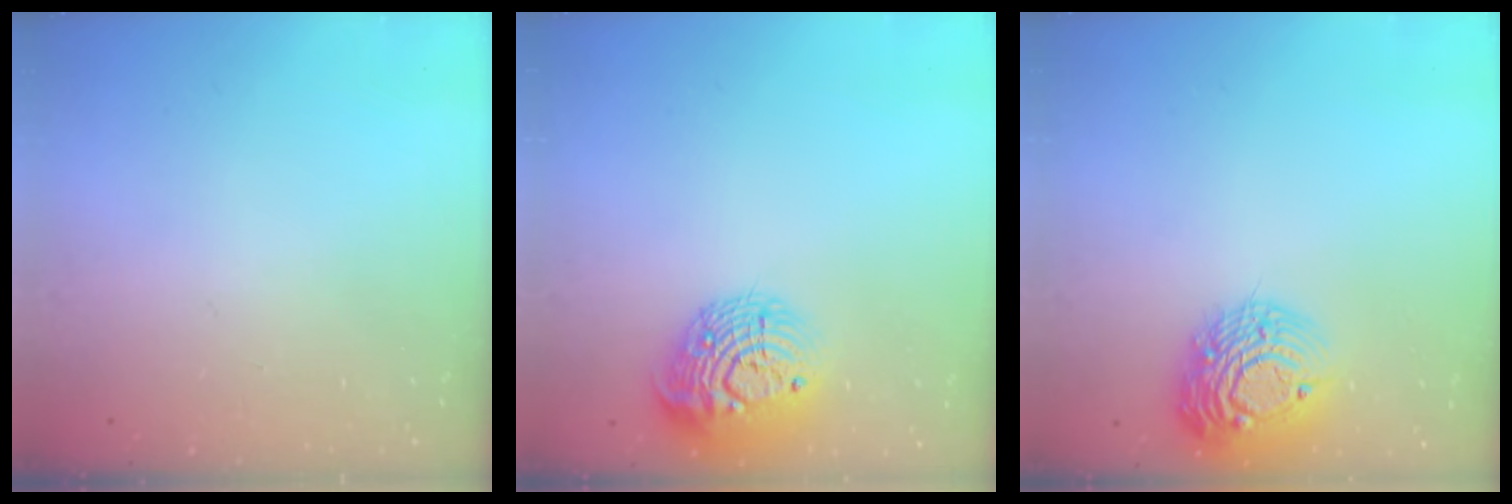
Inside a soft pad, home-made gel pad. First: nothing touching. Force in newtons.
{"total": 14.3, "press": 14.3, "slide": 0.7}
{"total": 14.6, "press": 14.6, "slide": 1.1}